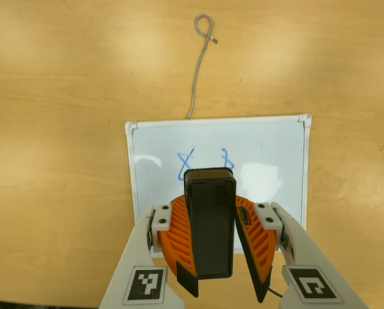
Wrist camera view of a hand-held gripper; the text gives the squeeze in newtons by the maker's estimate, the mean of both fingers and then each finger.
{"total": 8.8, "left": 9.2, "right": 8.5}